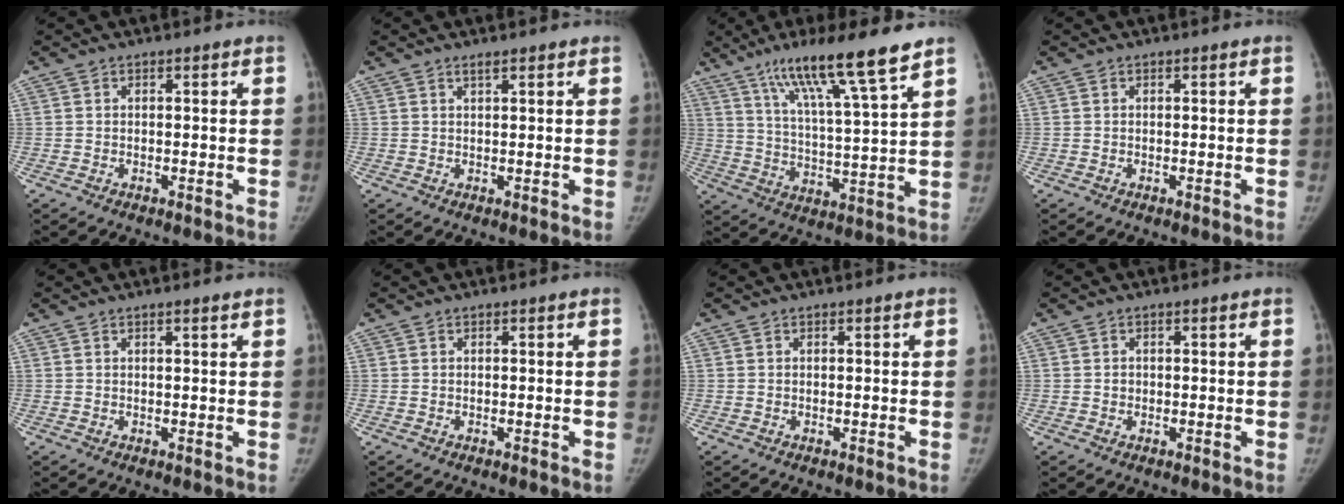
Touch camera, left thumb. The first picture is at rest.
{"total": 1.3, "force": [1.0, 0.1, 0.7], "torque": [-0.011, -0.007, 0.019]}
{"total": 16.0, "force": [11.0, 0.4, 11.6], "torque": [-0.193, -0.050, 0.185]}
{"total": 0.0}
{"total": 1.2, "force": [0.8, -0.2, 0.8], "torque": [-0.015, -0.005, 0.016]}
{"total": 0.0}
{"total": 0.0}
{"total": 0.8, "force": [0.0, 0.7, 0.4], "torque": [-0.005, 0.004, 0.002]}